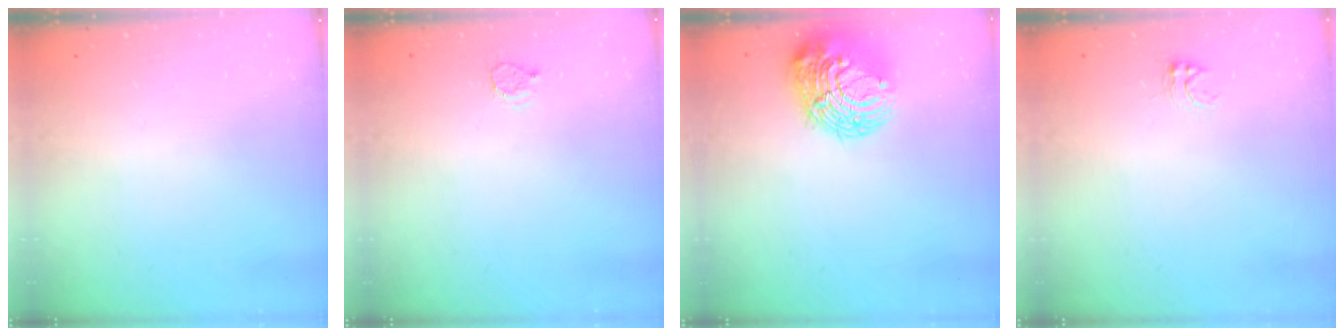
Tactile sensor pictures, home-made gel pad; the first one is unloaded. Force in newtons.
{"total": 2.4, "press": 2.4, "slide": 0.3}
{"total": 14.8, "press": 14.7, "slide": 1.5}
{"total": 2.6, "press": 2.6, "slide": 0.2}